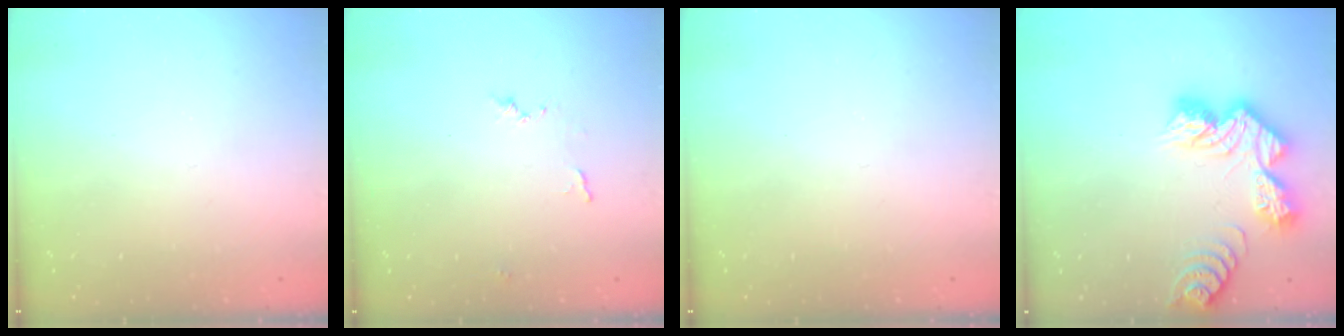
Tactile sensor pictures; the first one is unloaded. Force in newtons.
{"total": 5.9, "press": 5.9, "slide": 0.4}
{"total": 0.0}
{"total": 13.0, "press": 13.0, "slide": 1.1}